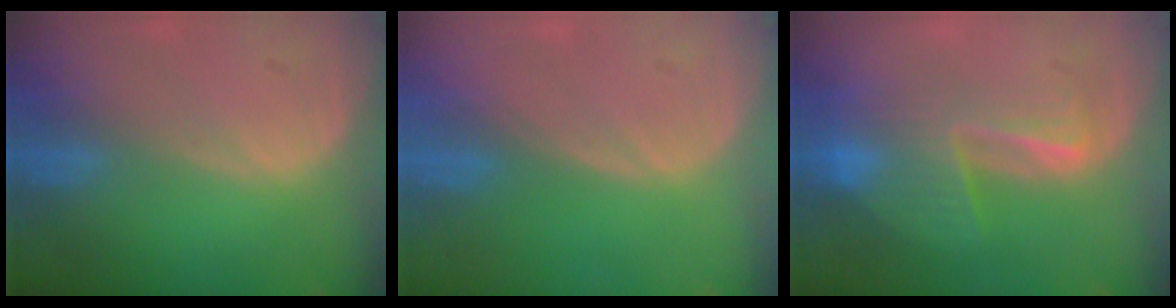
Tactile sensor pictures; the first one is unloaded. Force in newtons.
{"total": 0.0}
{"total": 8.3, "press": 7.2, "slide": 4.3}